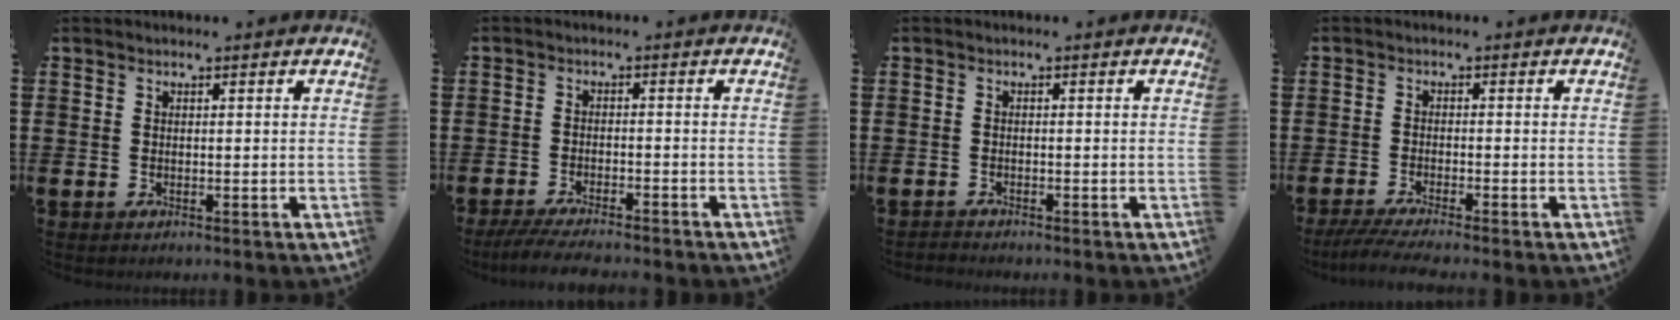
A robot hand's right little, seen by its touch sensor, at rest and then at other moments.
{"total": 3.1, "force": [-2.8, 0.0, 1.3], "torque": [-0.028, -0.003, -0.055]}
{"total": 0.7, "force": [-0.7, 0.0, -0.1], "torque": [0.000, -0.001, -0.015]}
{"total": 2.8, "force": [-2.1, 0.0, 1.8], "torque": [-0.035, -0.007, -0.040]}